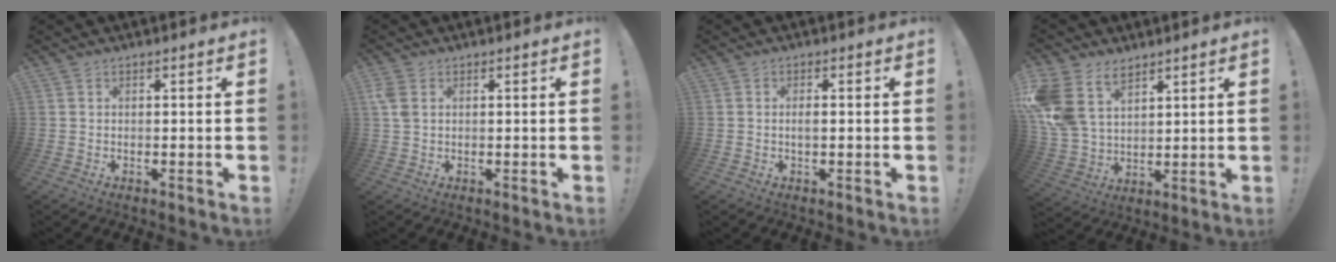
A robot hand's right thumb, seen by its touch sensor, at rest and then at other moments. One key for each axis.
{"total": 3.4, "fx": 1.4, "fy": 2.2, "fz": 2.3, "tx": -0.049, "ty": -0.001, "tz": 0.025}
{"total": 1.7, "fx": -0.3, "fy": 0.5, "fz": 1.6, "tx": -0.033, "ty": 0.004, "tz": -0.007}
{"total": 14.3, "fx": 8.0, "fy": 9.4, "fz": 7.1, "tx": -0.157, "ty": -0.046, "tz": 0.158}